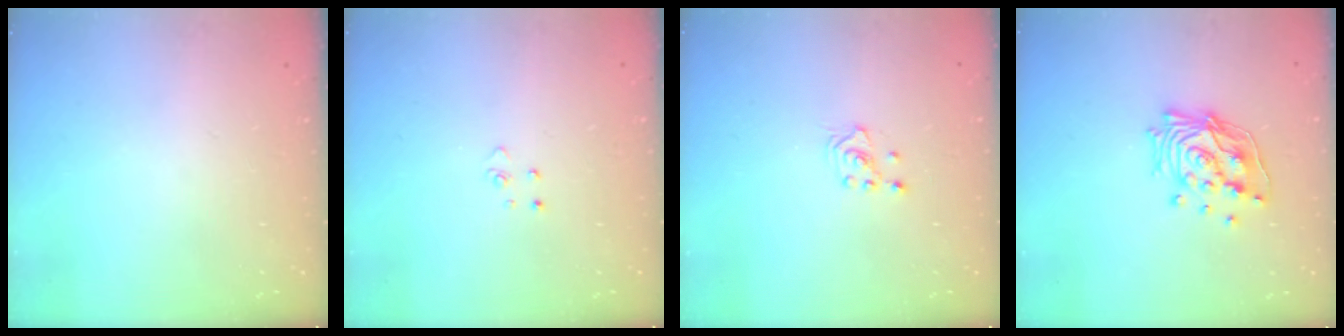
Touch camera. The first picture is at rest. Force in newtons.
{"total": 2.8, "press": 2.8, "slide": 0.3}
{"total": 2.1, "press": 2.1, "slide": 0.1}
{"total": 14.9, "press": 14.8, "slide": 1.4}